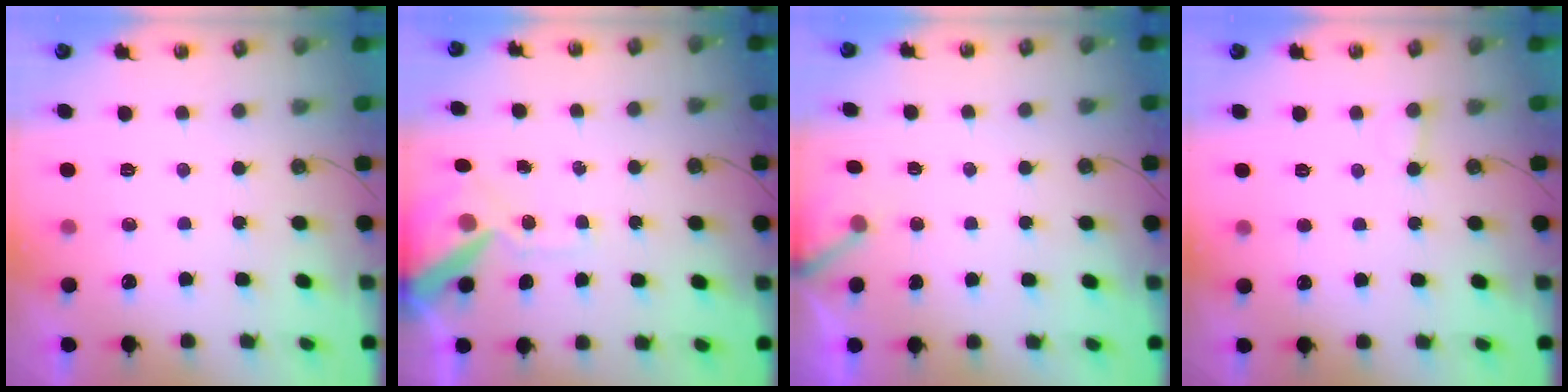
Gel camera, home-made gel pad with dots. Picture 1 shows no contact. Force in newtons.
{"total": 11.7, "press": 11.5, "slide": 1.8}
{"total": 3.0, "press": 3.0, "slide": 0.3}
{"total": 3.2, "press": 3.2, "slide": 0.2}